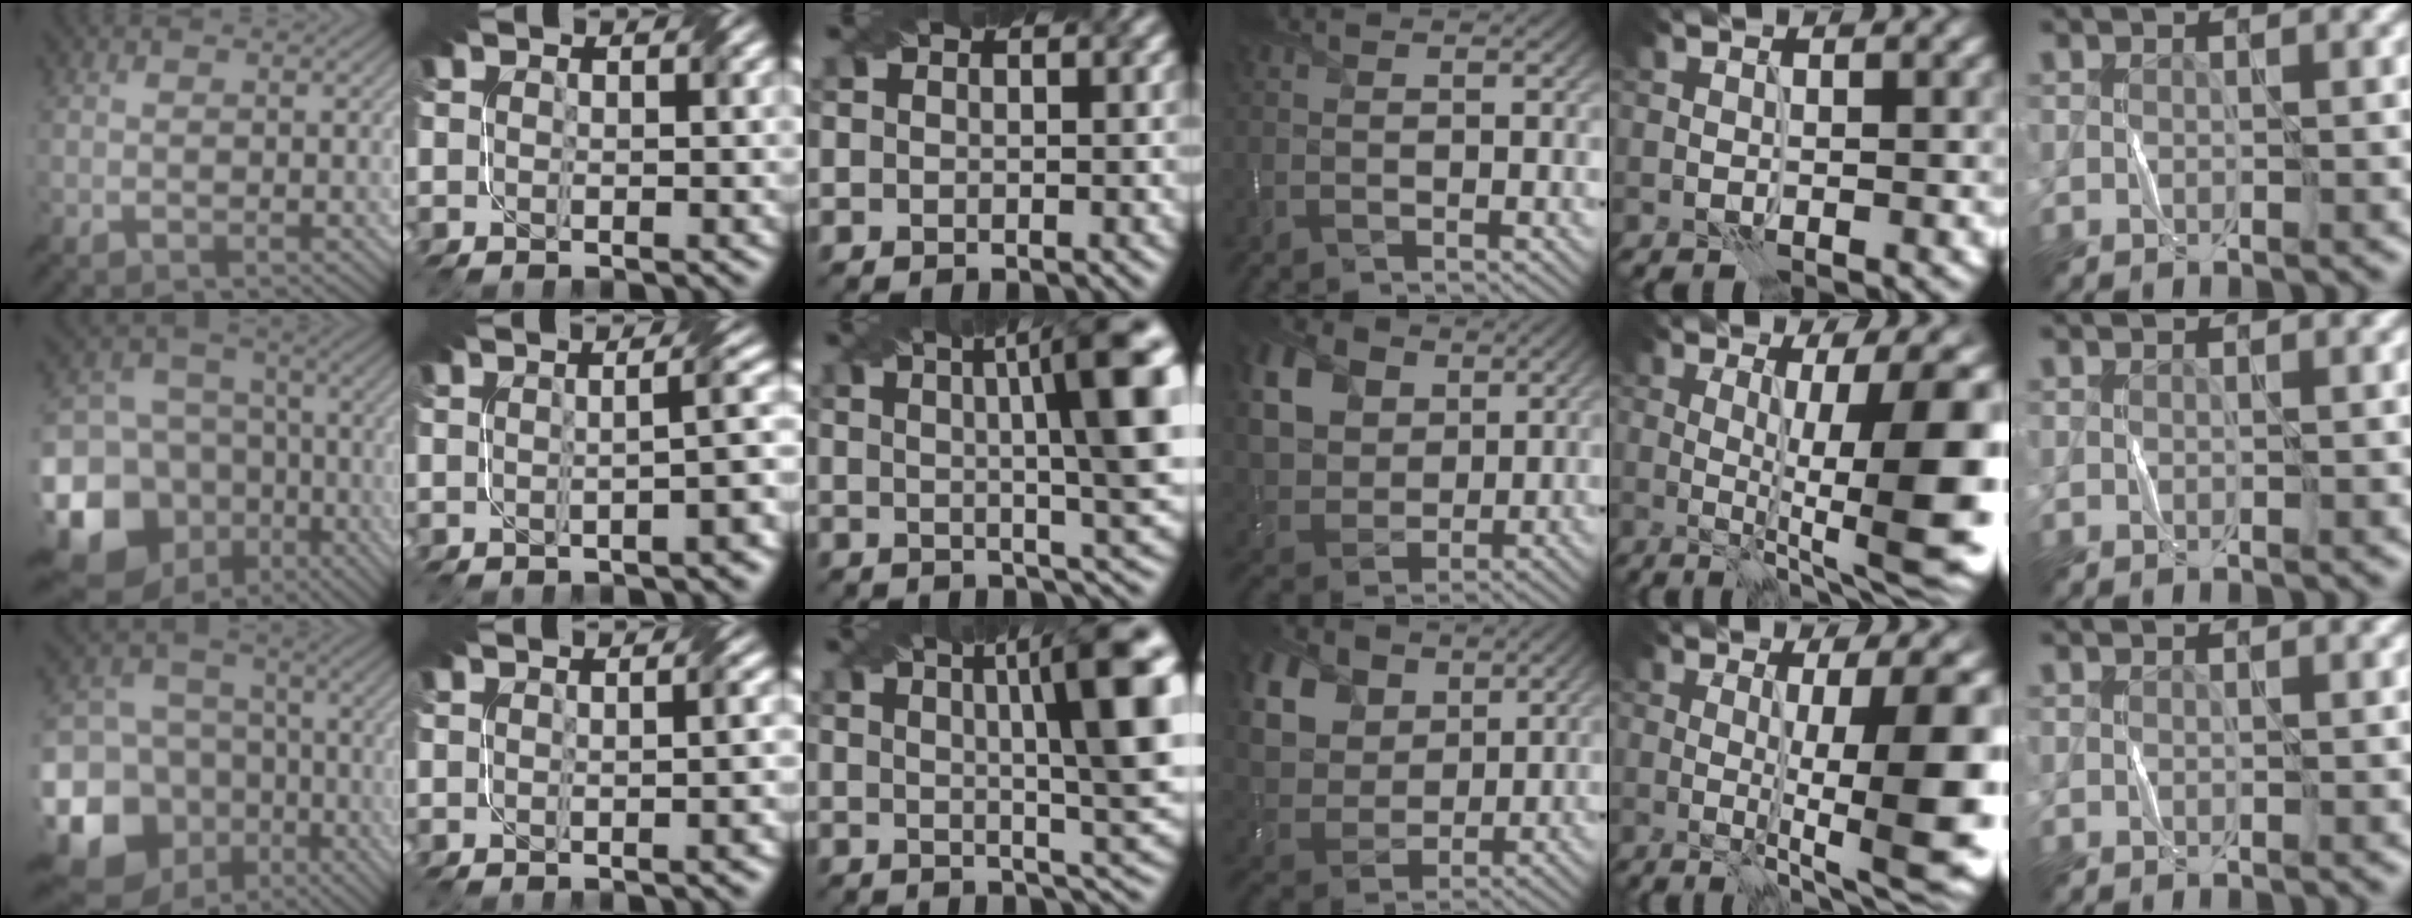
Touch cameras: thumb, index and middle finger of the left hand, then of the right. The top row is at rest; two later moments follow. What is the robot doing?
{"motion": "fold", "object": "bubble wrap"}